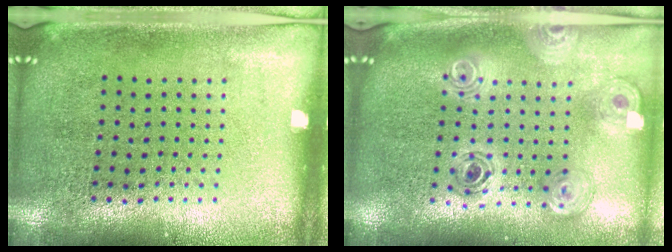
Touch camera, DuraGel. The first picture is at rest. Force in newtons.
{"total": 1.3, "press": 1.2, "slide": 0.5}